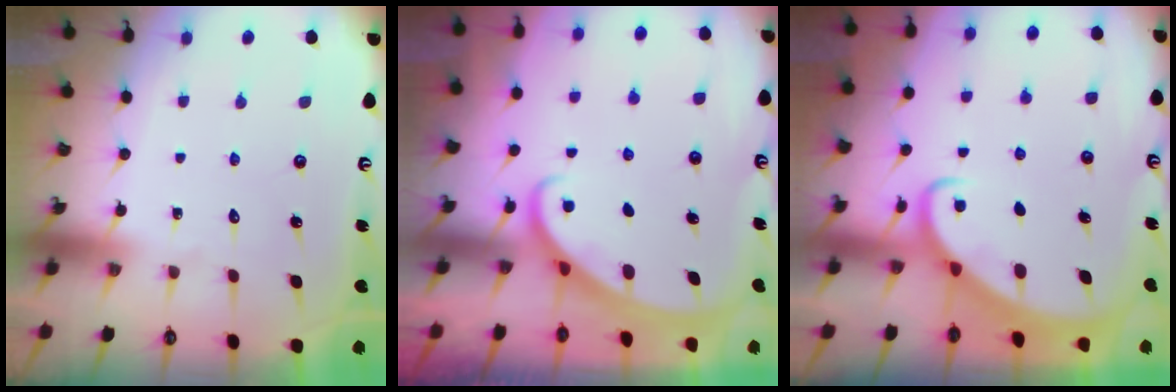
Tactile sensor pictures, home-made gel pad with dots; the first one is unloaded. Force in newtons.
{"total": 2.3, "press": 2.2, "slide": 0.2}
{"total": 2.0, "press": 2.0, "slide": 0.3}